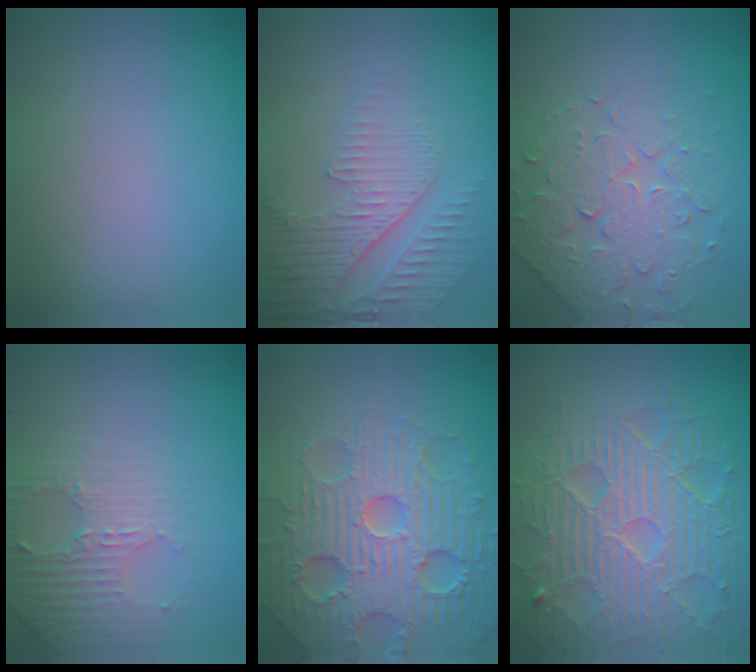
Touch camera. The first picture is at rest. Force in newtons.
{"total": 5.1, "press": 3.3, "slide": 3.9}
{"total": 4.6, "press": 3.8, "slide": 2.5}
{"total": 3.5, "press": 3.4, "slide": 0.8}
{"total": 7.9, "press": 7.7, "slide": 1.6}
{"total": 8.9, "press": 6.4, "slide": 6.2}